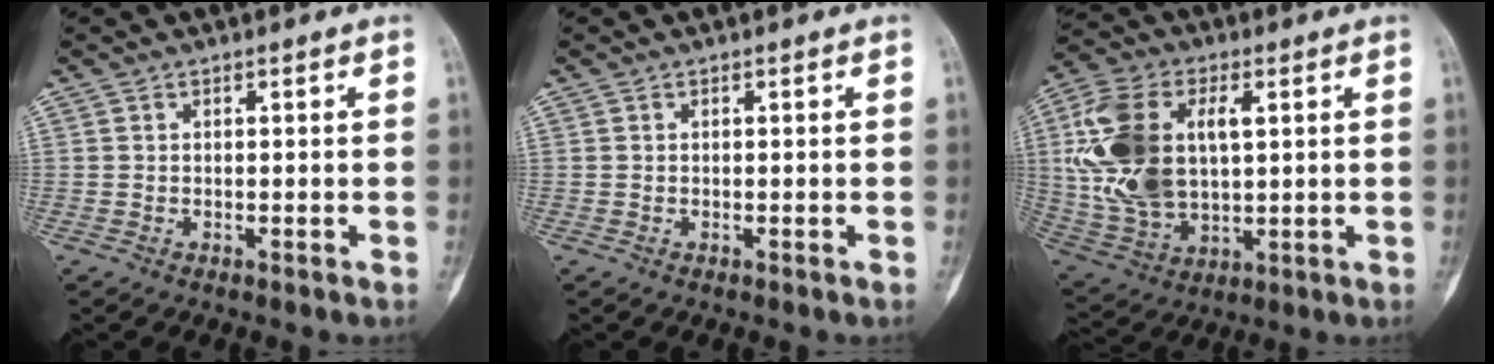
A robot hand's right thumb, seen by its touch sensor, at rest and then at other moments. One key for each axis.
{"total": 0.0}
{"total": 19.6, "fx": 3.5, "fy": 11.8, "fz": 15.3, "tx": -0.306, "ty": -0.002, "tz": 0.072}